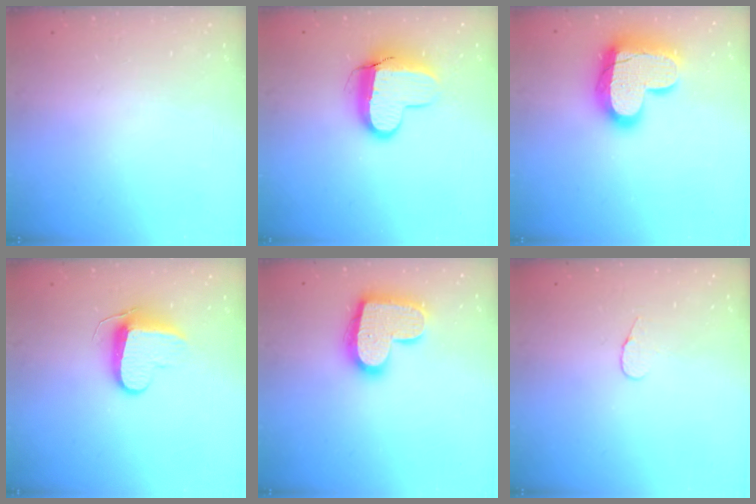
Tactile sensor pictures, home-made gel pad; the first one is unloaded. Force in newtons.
{"total": 10.5, "press": 10.4, "slide": 0.8}
{"total": 19.3, "press": 19.2, "slide": 1.5}
{"total": 9.4, "press": 9.4, "slide": 0.2}
{"total": 17.0, "press": 17.0, "slide": 1.1}
{"total": 4.0, "press": 4.0, "slide": 0.4}